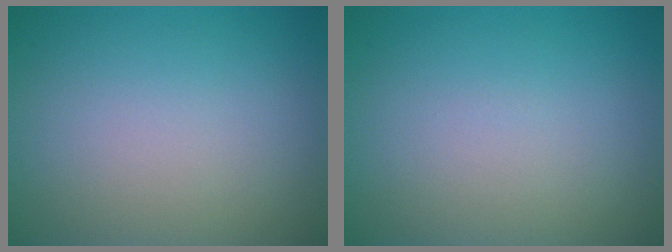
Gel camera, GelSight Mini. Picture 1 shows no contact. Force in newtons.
{"total": 0.0}